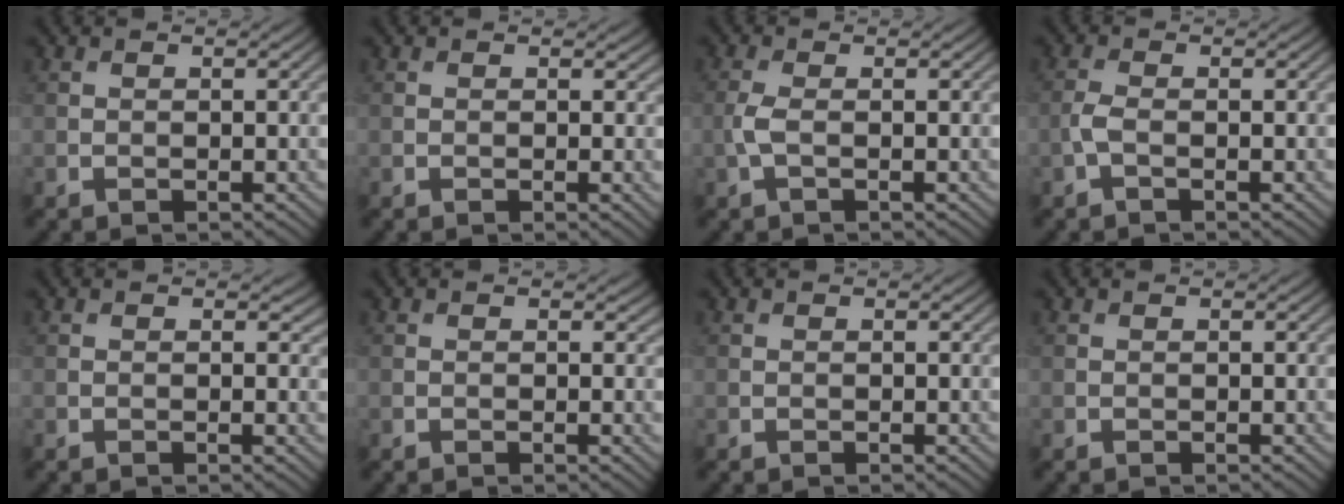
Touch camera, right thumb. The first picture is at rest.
{"total": 1.2, "force": [0.3, 0.7, 0.9], "torque": [-0.011, -0.003, 0.003]}
{"total": 2.3, "force": [-0.5, 0.9, 2.0], "torque": [-0.061, 0.003, -0.013]}
{"total": 1.9, "force": [-0.7, 0.7, 1.6], "torque": [-0.048, 0.004, -0.020]}
{"total": 1.3, "force": [0.3, 0.7, 1.0], "torque": [-0.012, -0.003, 0.004]}
{"total": 1.1, "force": [0.2, 0.6, 0.9], "torque": [-0.010, -0.002, 0.002]}
{"total": 0.0}
{"total": 0.0}